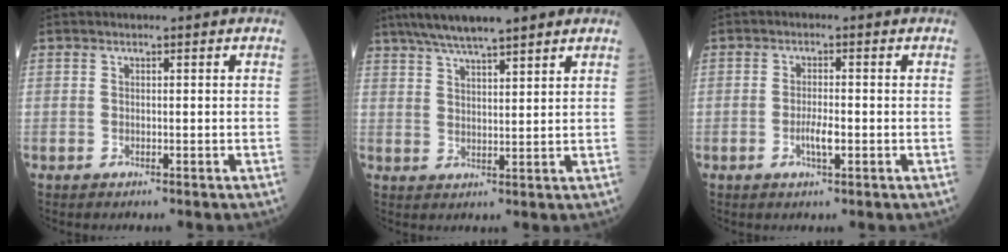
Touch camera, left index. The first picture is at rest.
{"total": 10.4, "force": [8.2, 1.0, 6.2], "torque": [-0.104, 0.031, 0.131]}
{"total": 2.7, "force": [-0.7, 0.5, 2.5], "torque": [-0.051, -0.001, -0.012]}